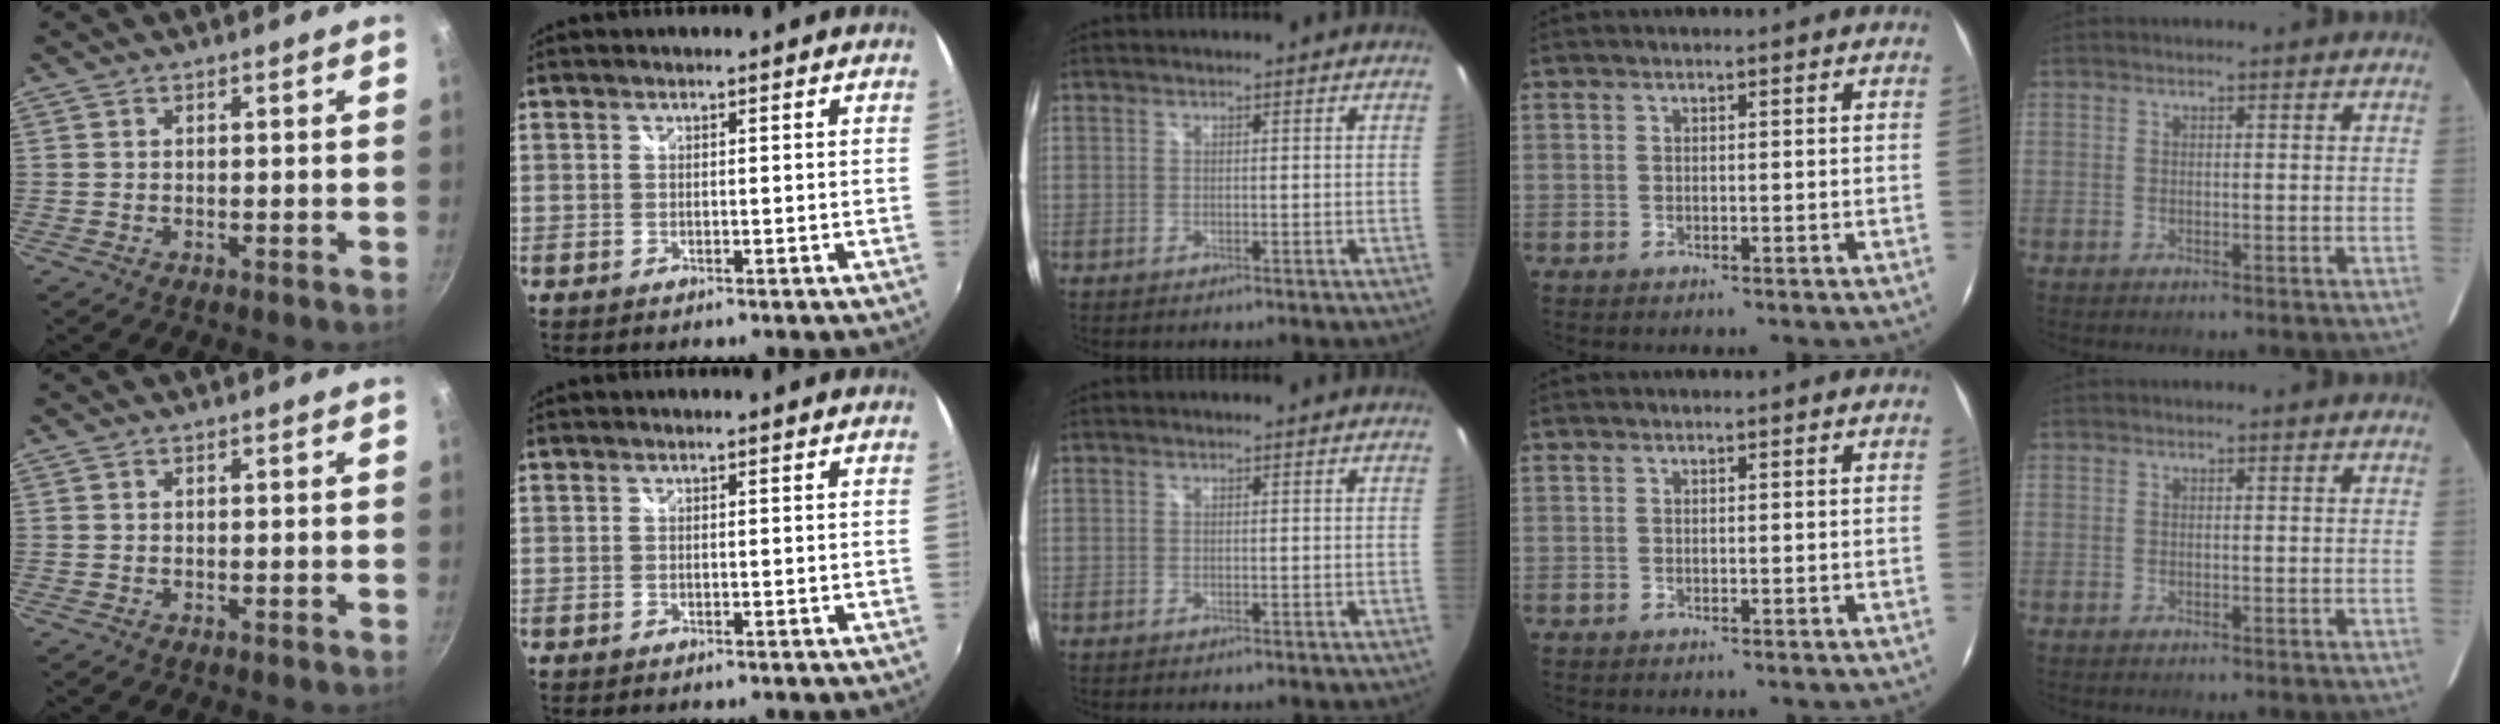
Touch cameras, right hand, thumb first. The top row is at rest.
{}